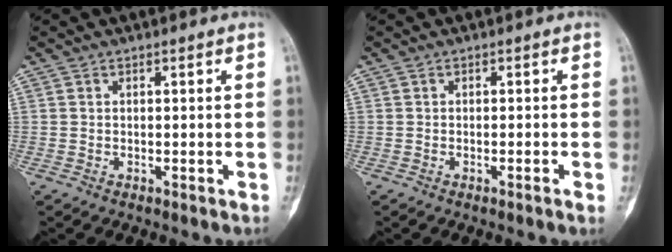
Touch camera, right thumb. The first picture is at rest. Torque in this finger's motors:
{"motor_torque": [-0.58, 0.32, -0.08, 0.09, -0.01]}